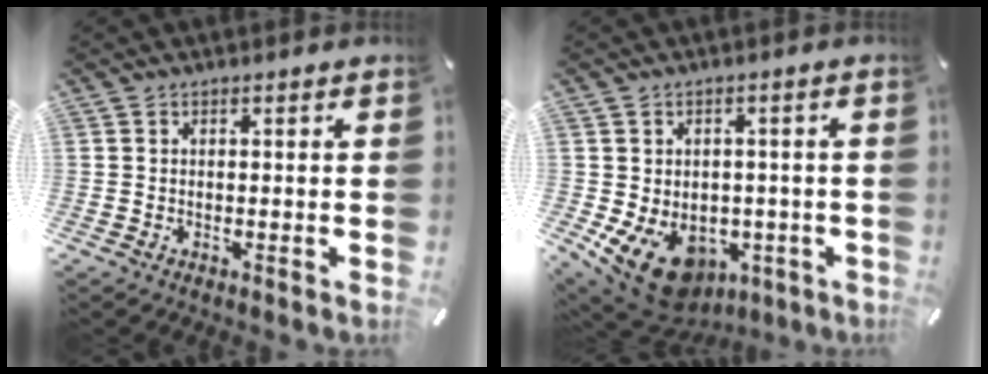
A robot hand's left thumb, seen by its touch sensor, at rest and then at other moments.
{"total": 11.8, "force": [-5.1, 8.2, 6.7], "torque": [-0.121, 0.019, -0.087]}